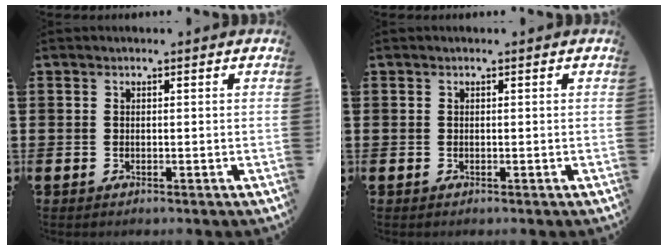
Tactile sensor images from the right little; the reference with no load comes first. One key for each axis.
{"total": 0.0}